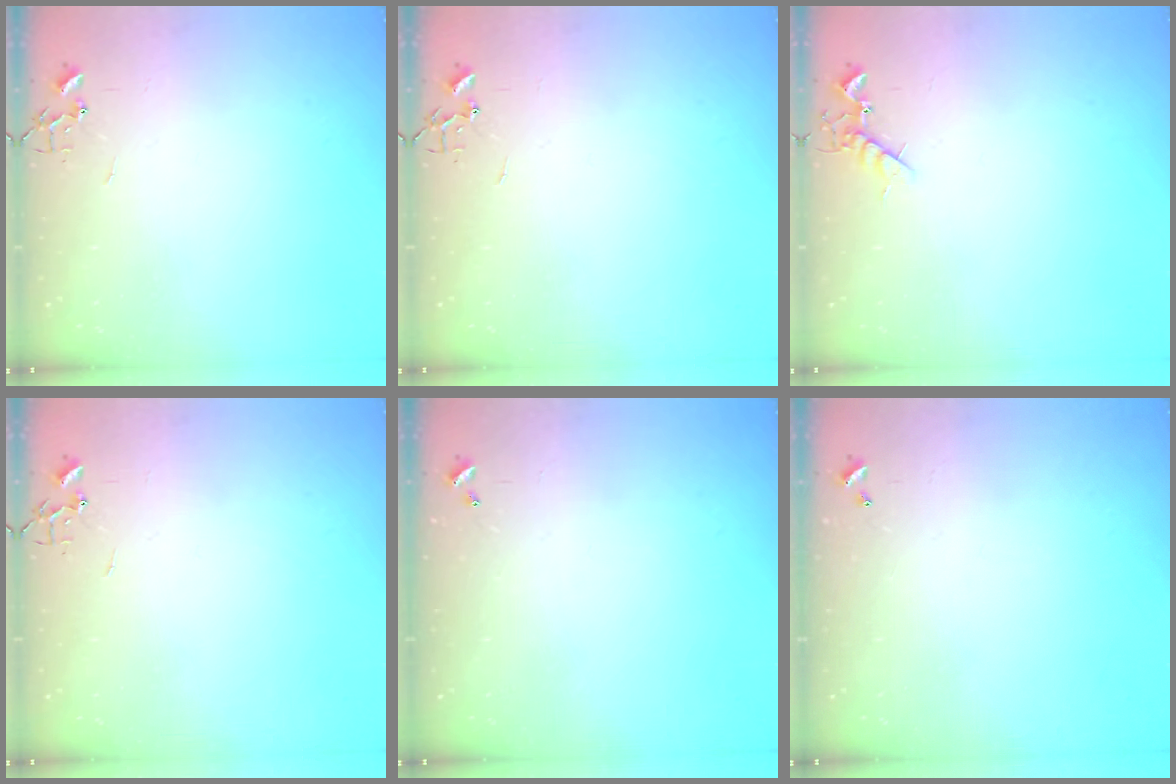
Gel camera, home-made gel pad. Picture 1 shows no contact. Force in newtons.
{"total": 0.0}
{"total": 5.3, "press": 5.2, "slide": 1.0}
{"total": 0.0}
{"total": 0.0}
{"total": 0.0}